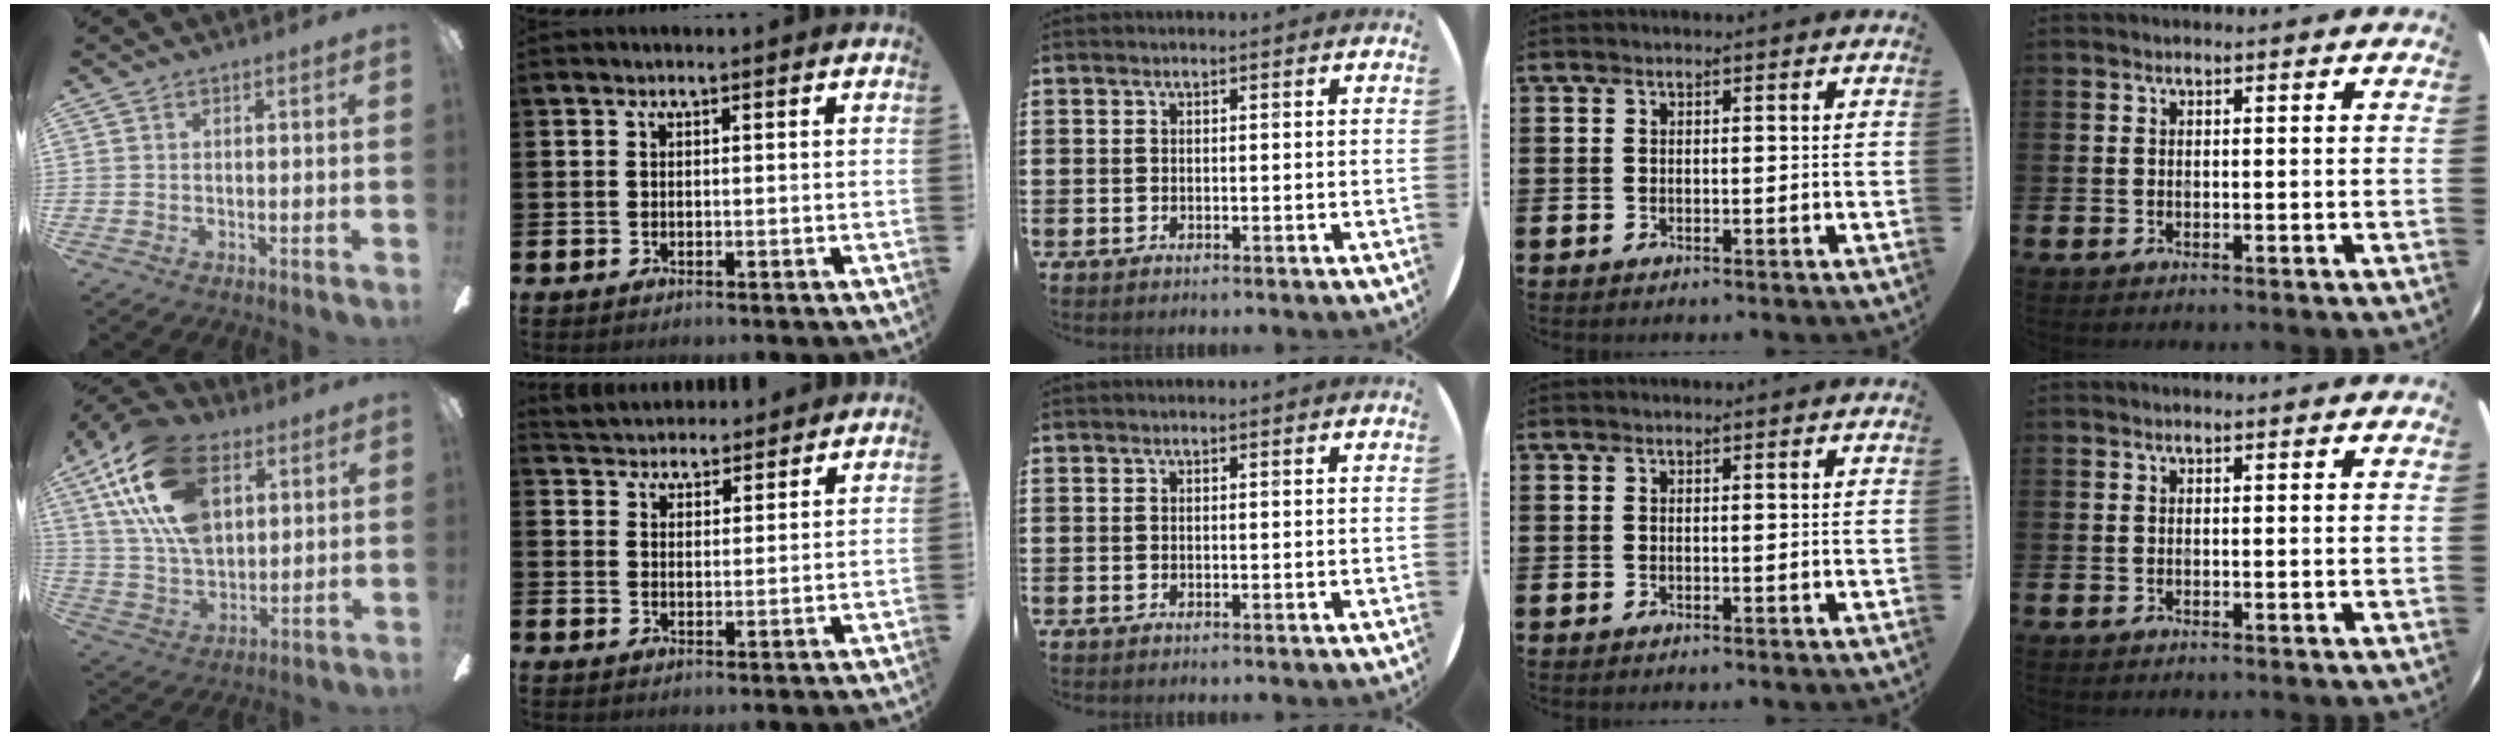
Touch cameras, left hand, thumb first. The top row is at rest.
{"thumb": {"total": 22.3, "force": [9.7, 13.1, 15.3], "torque": [-0.325, -0.015, 0.169]}, "index": {"total": 4.2, "force": [4.1, 1.1, -0.5], "torque": [-0.009, -0.020, 0.074]}}